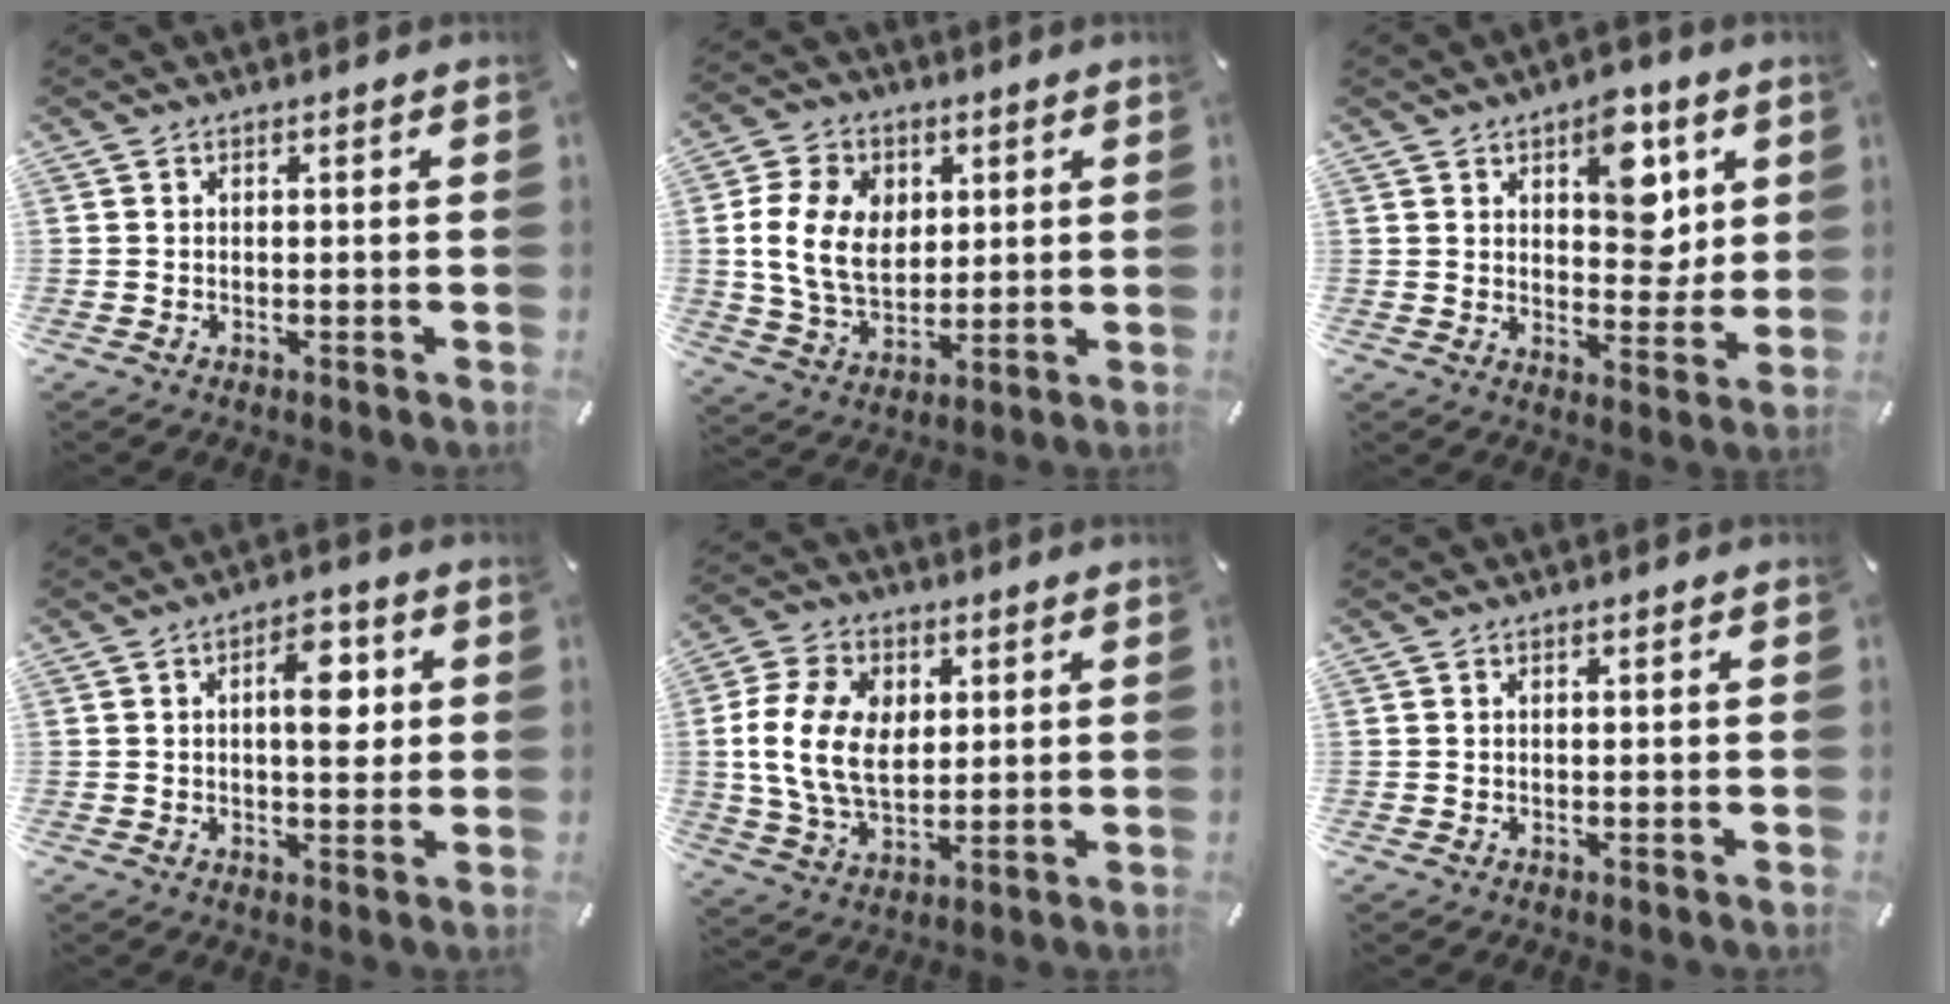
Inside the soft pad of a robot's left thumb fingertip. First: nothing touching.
{"total": 13.1, "force": [2.1, 10.2, 8.0], "torque": [-0.174, 0.009, 0.037]}
{"total": 11.0, "force": [5.0, 6.8, 6.9], "torque": [-0.070, -0.027, 0.082]}
{"total": 8.8, "force": [1.6, 4.4, 7.4], "torque": [-0.094, -0.005, 0.020]}
{"total": 14.2, "force": [1.9, 10.1, 9.7], "torque": [-0.219, 0.014, 0.035]}
{"total": 0.0}